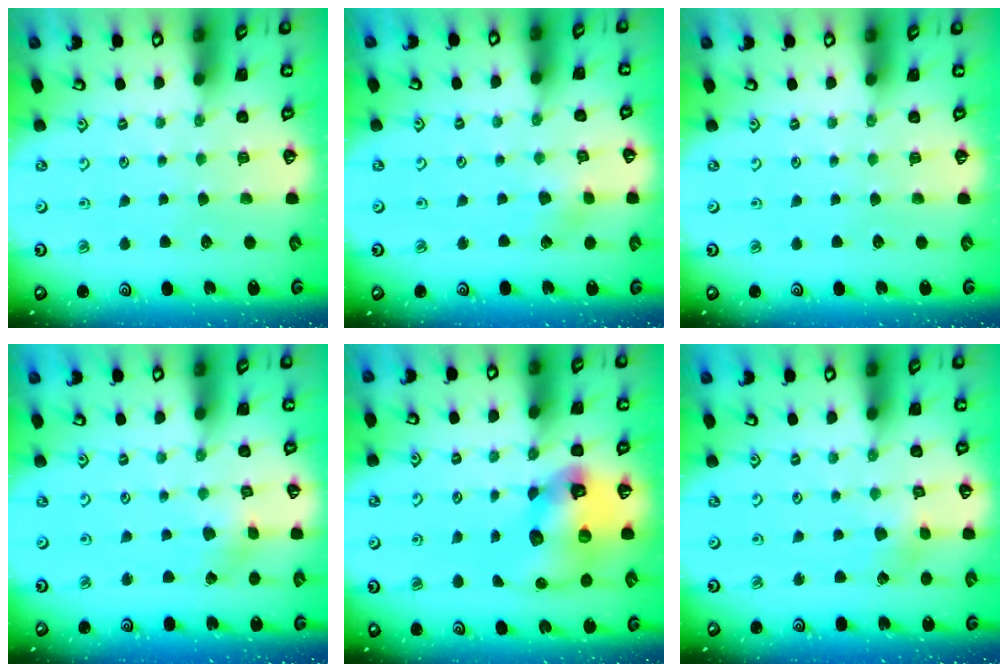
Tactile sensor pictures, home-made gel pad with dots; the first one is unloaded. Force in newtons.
{"total": 3.0, "press": 3.0, "slide": 0.4}
{"total": 0.0}
{"total": 2.0, "press": 2.0, "slide": 0.1}
{"total": 12.8, "press": 12.7, "slide": 1.8}
{"total": 2.0, "press": 1.9, "slide": 0.3}